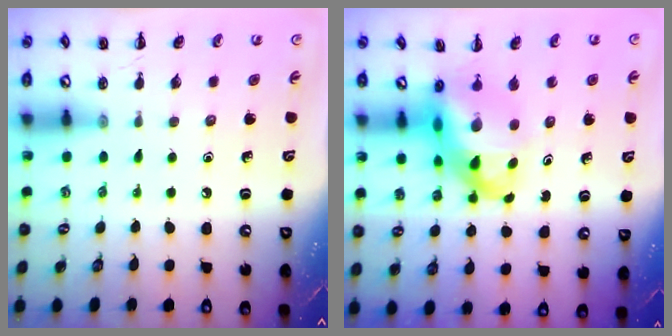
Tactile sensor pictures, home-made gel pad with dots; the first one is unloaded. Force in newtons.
{"total": 11.5, "press": 11.1, "slide": 3.1}